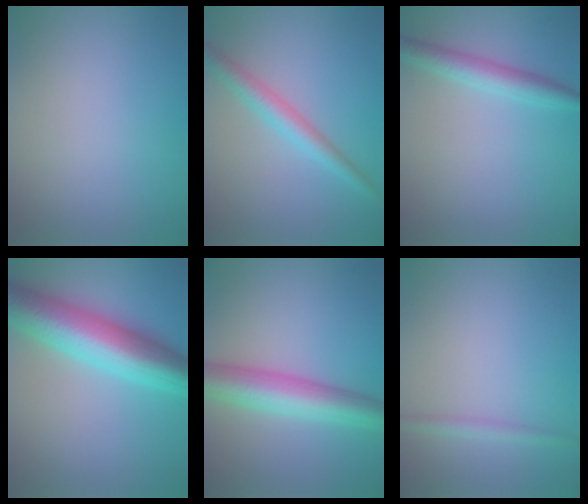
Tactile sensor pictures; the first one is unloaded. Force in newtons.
{"total": 2.9, "press": 2.9, "slide": 0.0}
{"total": 2.8, "press": 2.8, "slide": 0.0}
{"total": 9.6, "press": 9.6, "slide": 0.1}
{"total": 6.4, "press": 6.4, "slide": 0.2}
{"total": 1.3, "press": 1.3, "slide": 0.0}